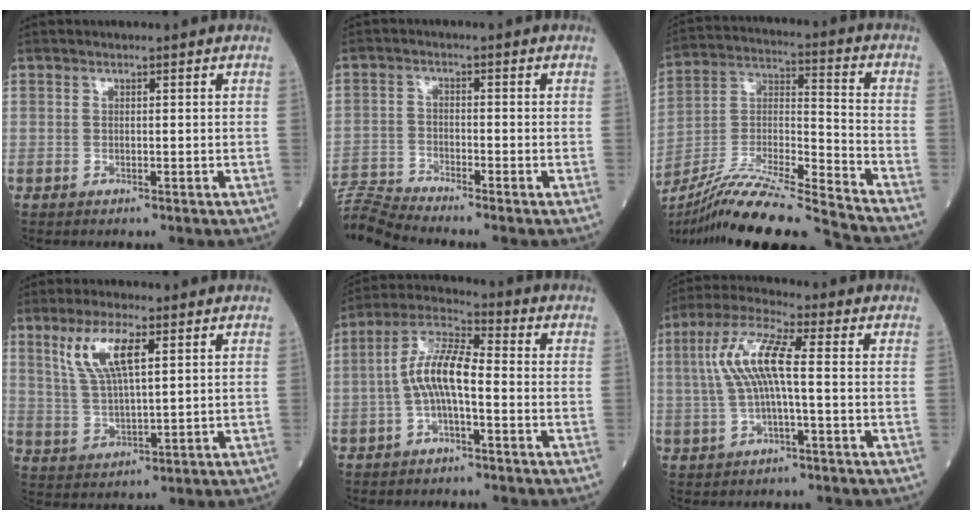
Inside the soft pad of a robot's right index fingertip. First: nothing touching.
{"total": 6.2, "force": [-5.9, -2.1, 0.0], "torque": [-0.014, -0.008, -0.118]}
{"total": 20.2, "force": [-17.9, -0.9, 9.2], "torque": [-0.195, -0.015, -0.327]}
{"total": 8.2, "force": [3.7, 1.8, 7.1], "torque": [-0.151, 0.006, 0.080]}
{"total": 8.6, "force": [-1.3, 2.2, 8.2], "torque": [-0.168, 0.020, -0.030]}
{"total": 8.8, "force": [0.5, 1.3, 8.7], "torque": [-0.188, 0.024, 0.007]}